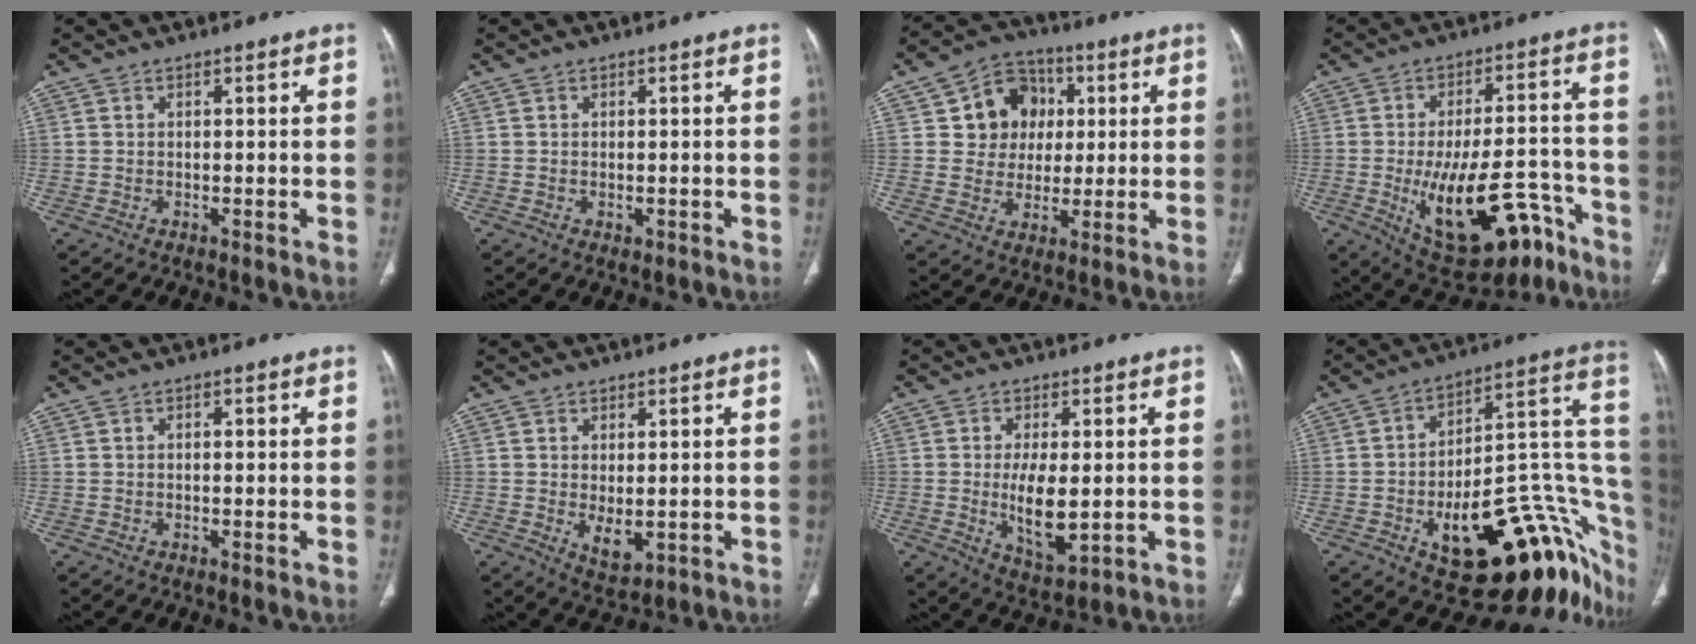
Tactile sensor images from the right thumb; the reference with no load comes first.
{"total": 0.7, "force": [-0.2, 0.5, 0.5], "torque": [-0.008, -0.002, 0.002]}
{"total": 11.0, "force": [2.7, 9.8, 4.3], "torque": [-0.017, 0.001, 0.043]}
{"total": 20.3, "force": [-9.9, 9.1, 15.2], "torque": [-0.206, 0.053, -0.131]}
{"total": 1.0, "force": [0.1, 0.3, 0.9], "torque": [-0.020, 0.004, 0.002]}
{"total": 4.4, "force": [-0.5, 2.3, 3.7], "torque": [-0.054, -0.012, 0.009]}
{"total": 9.1, "force": [-0.6, 4.0, 8.1], "torque": [-0.135, -0.019, 0.001]}
{"total": 31.0, "force": [-12.1, 13.3, 25.3], "torque": [-0.229, 0.082, -0.162]}